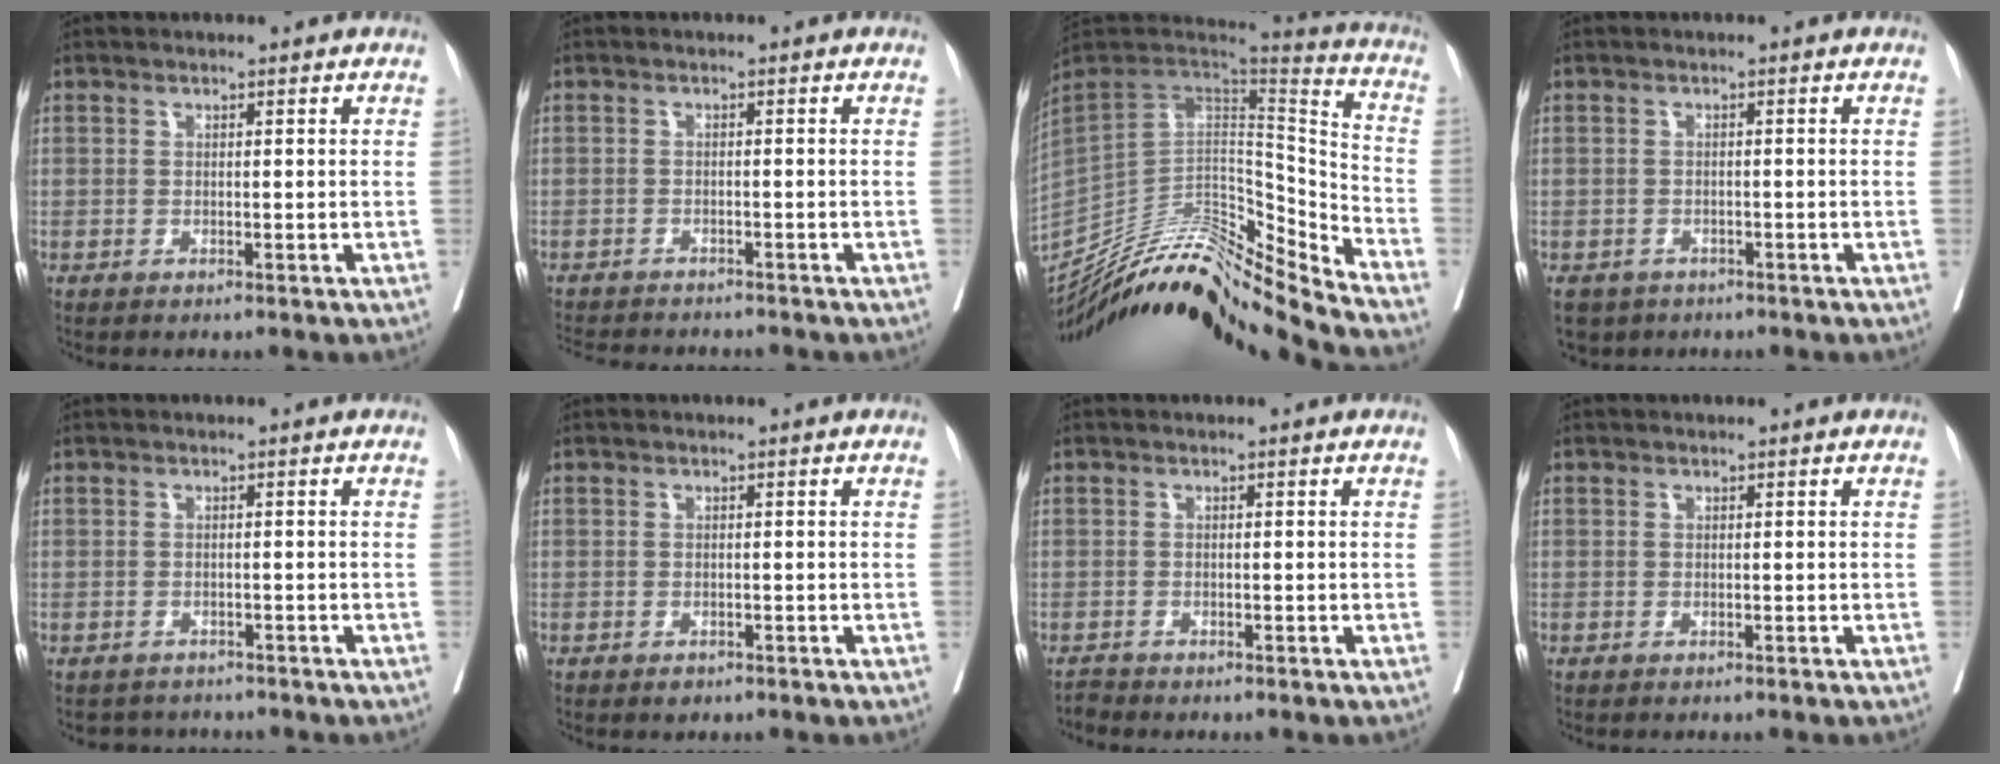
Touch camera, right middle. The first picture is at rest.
{"total": 8.6, "force": [-8.0, 1.8, 2.7], "torque": [-0.042, -0.008, -0.110]}
{"total": 26.0, "force": [-23.4, 1.2, 11.2], "torque": [-0.203, -0.008, -0.386]}
{"total": 4.3, "force": [-3.0, 3.0, 0.7], "torque": [-0.012, 0.000, -0.046]}
{"total": 2.9, "force": [-2.6, 1.1, -0.6], "torque": [0.009, 0.000, -0.042]}
{"total": 0.8, "force": [-0.6, 0.5, 0.3], "torque": [-0.008, -0.001, -0.006]}
{"total": 0.8, "force": [-0.8, -0.1, -0.2], "torque": [-0.001, -0.007, -0.017]}
{"total": 0.0}